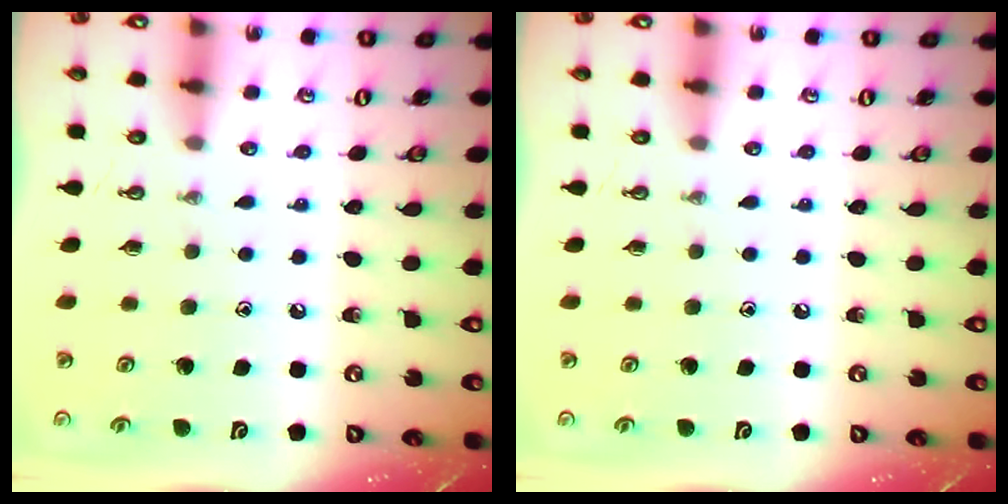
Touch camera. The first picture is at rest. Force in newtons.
{"total": 0.0}